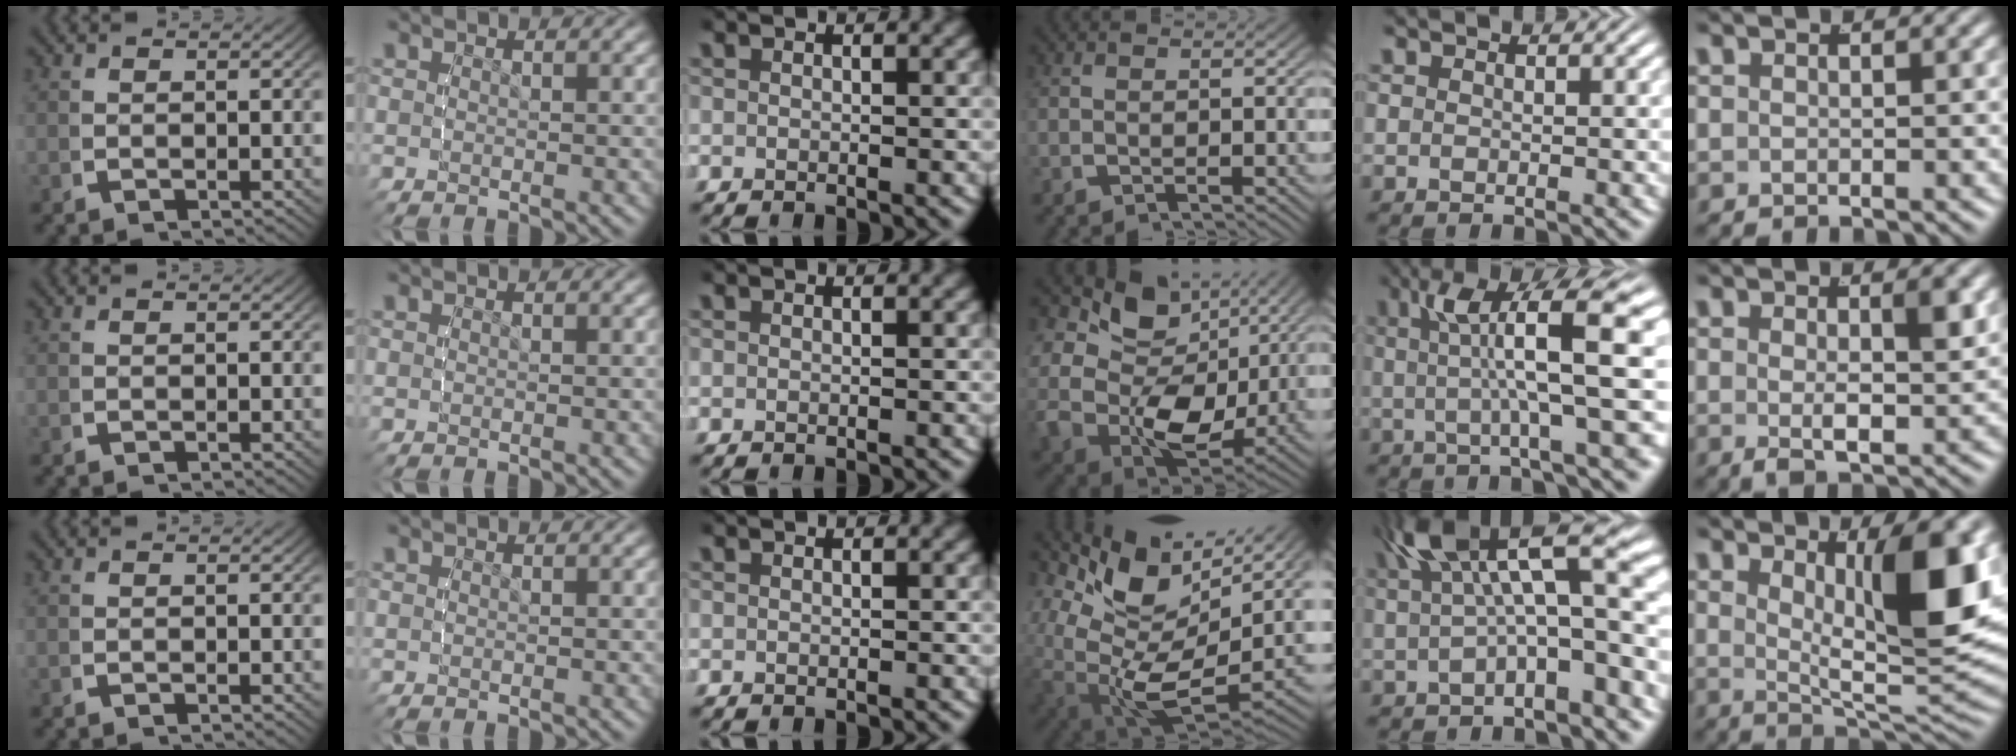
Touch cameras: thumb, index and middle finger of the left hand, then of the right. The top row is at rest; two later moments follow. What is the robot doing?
{"motion": "lift_and_place", "object": "stress ball aka squeeze ball"}